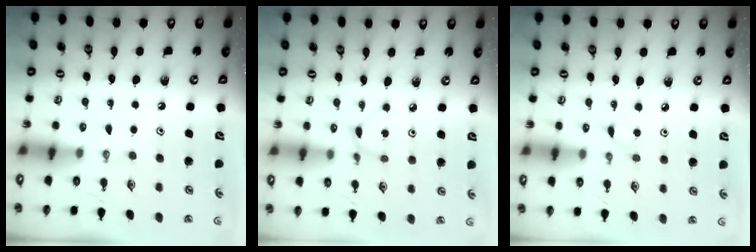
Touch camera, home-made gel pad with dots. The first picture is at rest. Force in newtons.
{"total": 0.8, "press": 0.8, "slide": 0.1}
{"total": 2.7, "press": 2.7, "slide": 0.3}